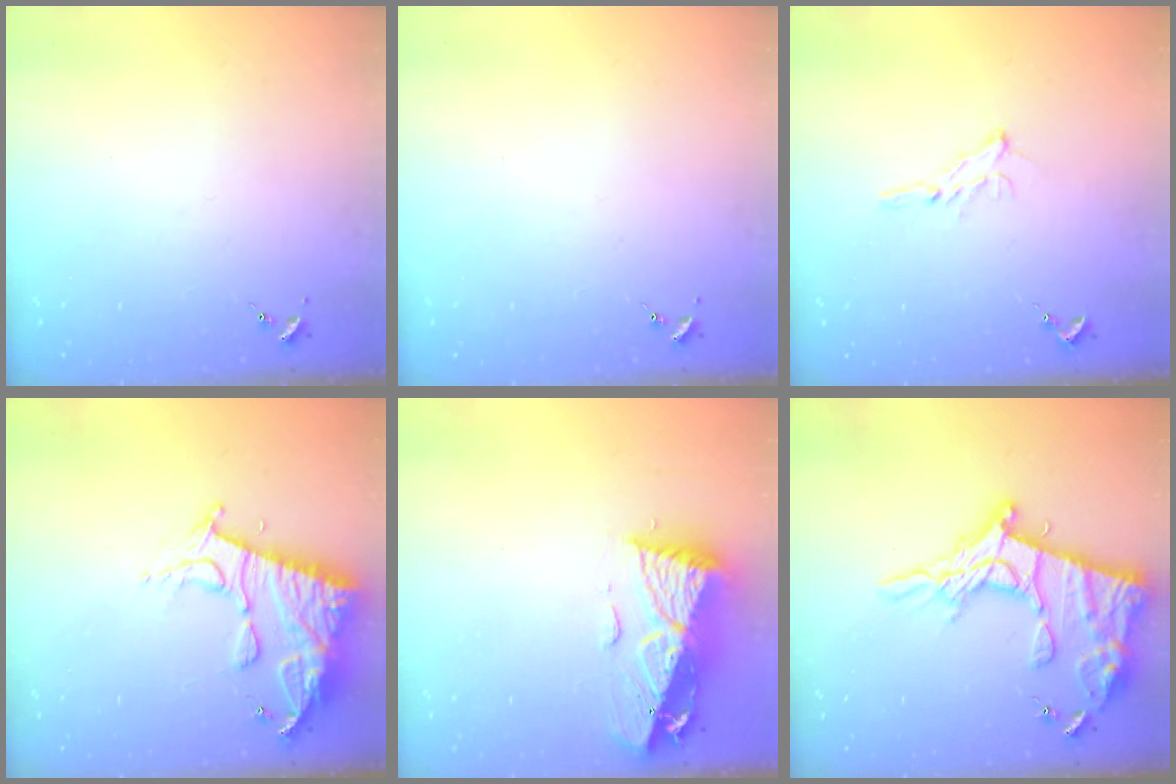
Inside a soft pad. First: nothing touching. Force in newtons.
{"total": 0.0}
{"total": 7.9, "press": 7.9, "slide": 0.9}
{"total": 15.1, "press": 15.0, "slide": 1.6}
{"total": 11.7, "press": 11.6, "slide": 1.2}
{"total": 22.3, "press": 22.2, "slide": 2.0}